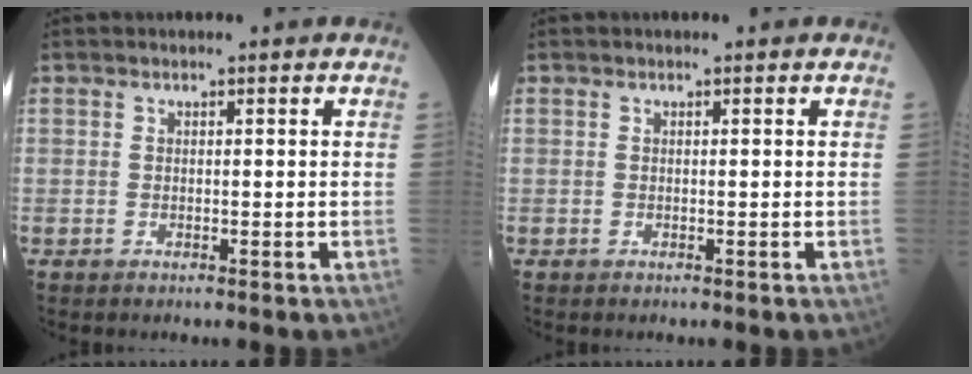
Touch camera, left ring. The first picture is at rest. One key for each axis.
{"total": 0.0}